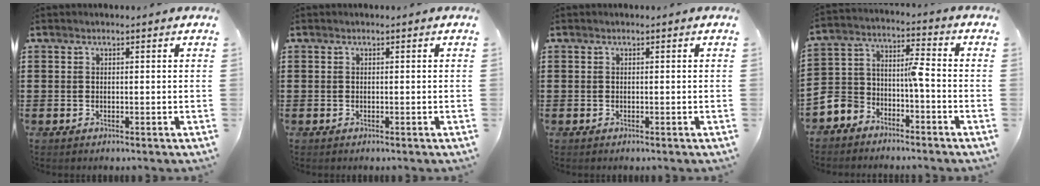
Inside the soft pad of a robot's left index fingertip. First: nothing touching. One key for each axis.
{"total": 0.0}
{"total": 0.0}
{"total": 5.8, "fx": -4.3, "fy": 2.8, "fz": 2.9, "tx": -0.075, "ty": -0.003, "tz": -0.092}